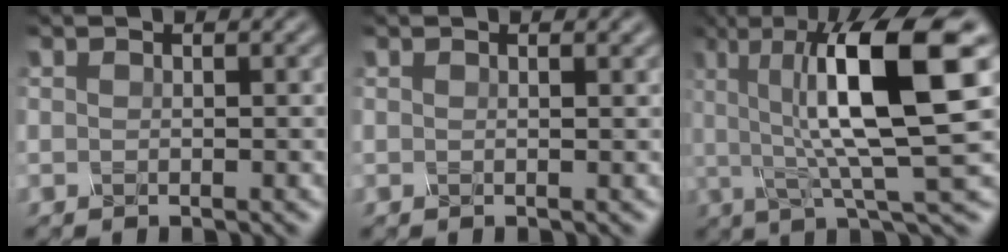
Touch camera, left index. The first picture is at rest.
{"total": 1.0, "force": [0.6, 0.3, 0.7], "torque": [-0.004, 0.004, 0.004]}
{"total": 12.1, "force": [2.4, 2.7, 11.6], "torque": [-0.177, 0.008, 0.042]}